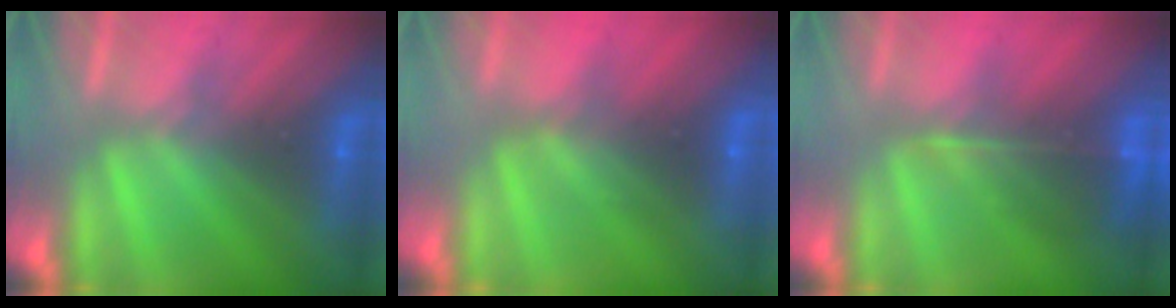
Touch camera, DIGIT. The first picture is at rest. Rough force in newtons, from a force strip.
{"total": 2.8}
{"total": 7.1}